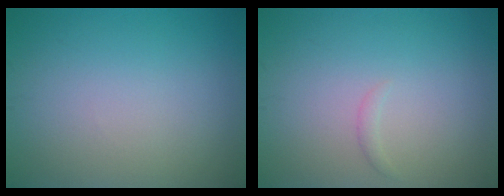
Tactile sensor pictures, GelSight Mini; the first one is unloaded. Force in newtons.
{"total": 0.6, "press": 0.6, "slide": 0.1}